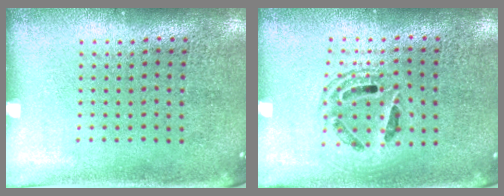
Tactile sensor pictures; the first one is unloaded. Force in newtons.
{"total": 1.4, "press": 1.3, "slide": 0.7}